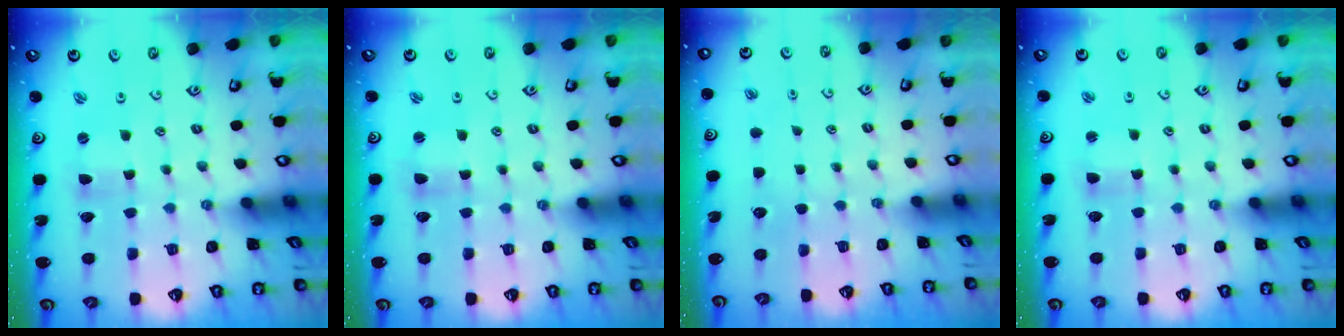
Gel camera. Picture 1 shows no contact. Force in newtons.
{"total": 1.7, "press": 1.6, "slide": 0.4}
{"total": 0.0}
{"total": 2.3, "press": 2.3, "slide": 0.4}